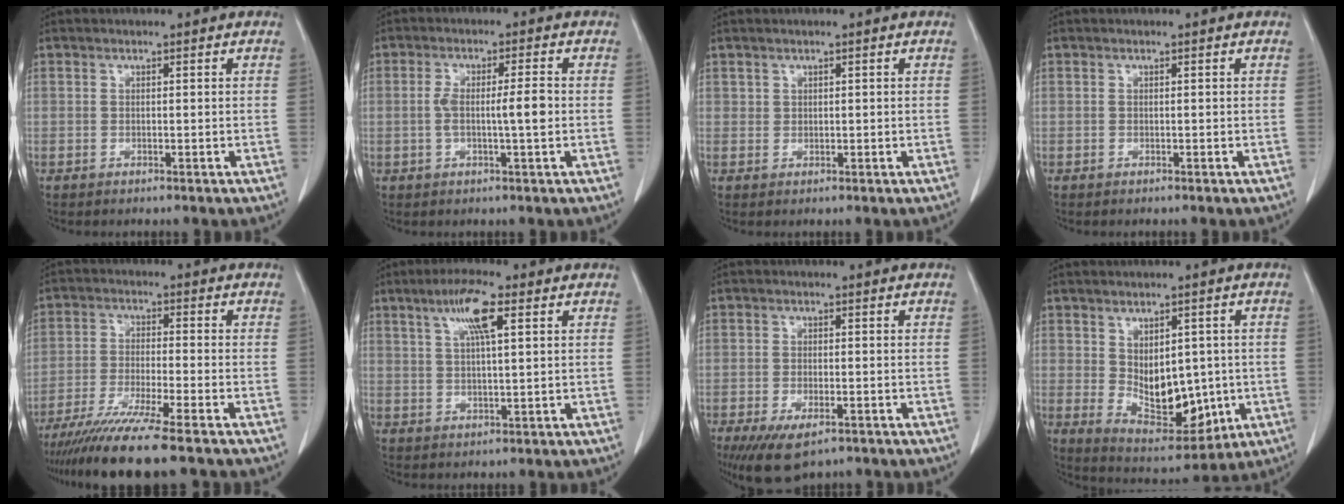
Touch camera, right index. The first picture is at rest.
{"total": 5.1, "force": [-0.5, 0.5, 5.1], "torque": [-0.097, 0.008, -0.004]}
{"total": 0.8, "force": [0.4, 0.7, 0.1], "torque": [0.010, 0.000, 0.004]}
{"total": 0.0}
{"total": 12.2, "force": [-9.8, -1.0, 7.3], "torque": [-0.115, -0.036, -0.160]}
{"total": 6.6, "force": [3.0, 0.7, 5.8], "torque": [-0.111, 0.007, 0.054]}
{"total": 7.4, "force": [-4.7, 2.9, 4.9], "torque": [-0.081, -0.014, -0.074]}
{"total": 10.8, "force": [-0.5, 6.2, 8.8], "torque": [-0.140, -0.006, 0.017]}